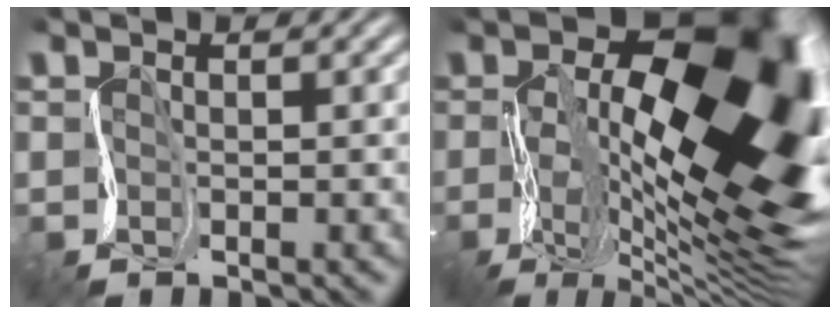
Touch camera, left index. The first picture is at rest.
{"total": 17.5, "force": [0.8, 8.3, 15.4], "torque": [-0.260, 0.000, 0.022]}